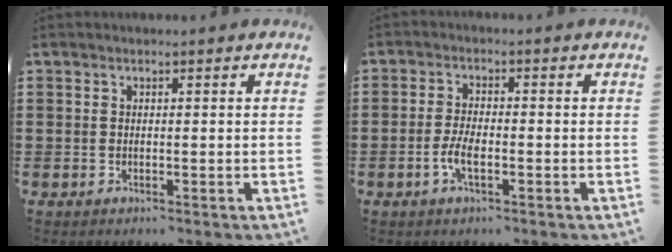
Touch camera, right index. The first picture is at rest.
{"total": 3.4, "force": [-1.3, 1.0, 3.0], "torque": [-0.067, -0.004, -0.027]}